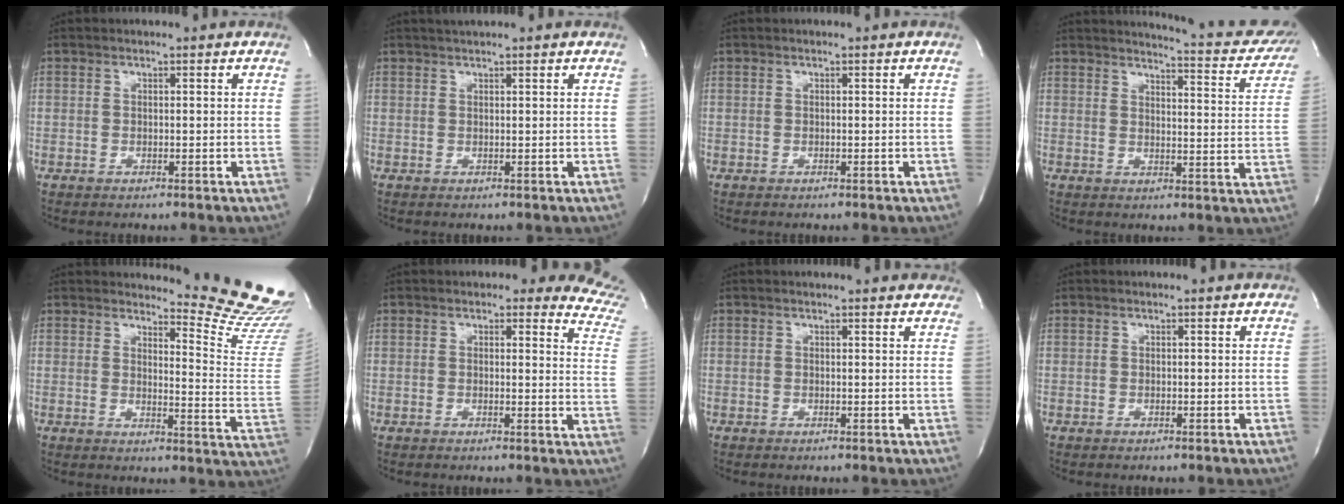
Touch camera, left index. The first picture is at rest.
{"total": 1.2, "force": [1.0, -0.2, 0.6], "torque": [-0.006, 0.009, 0.018]}
{"total": 0.0}
{"total": 14.2, "force": [13.5, 2.0, 3.8], "torque": [-0.033, -0.069, 0.131]}
{"total": 14.2, "force": [14.0, -0.7, 2.4], "torque": [-0.019, -0.166, 0.136]}
{"total": 10.6, "force": [9.5, 3.2, 3.5], "torque": [0.002, -0.059, 0.053]}
{"total": 5.1, "force": [4.5, 1.9, 1.4], "torque": [-0.007, 0.003, 0.031]}
{"total": 0.0}